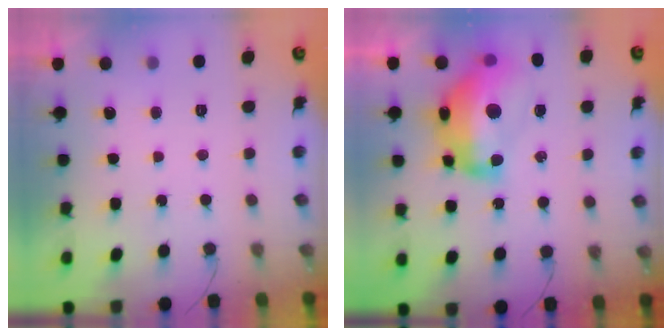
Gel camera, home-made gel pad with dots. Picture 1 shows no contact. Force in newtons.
{"total": 19.3, "press": 19.0, "slide": 3.1}